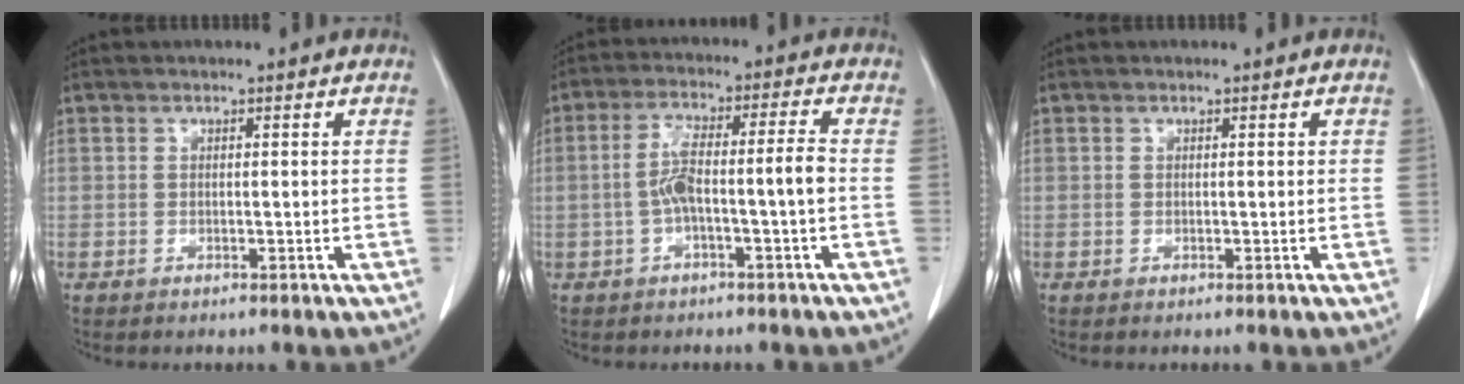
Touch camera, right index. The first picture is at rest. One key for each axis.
{"total": 6.8, "fx": -1.4, "fy": 0.3, "fz": 6.6, "tx": -0.129, "ty": 0.026, "tz": -0.023}
{"total": 0.0}